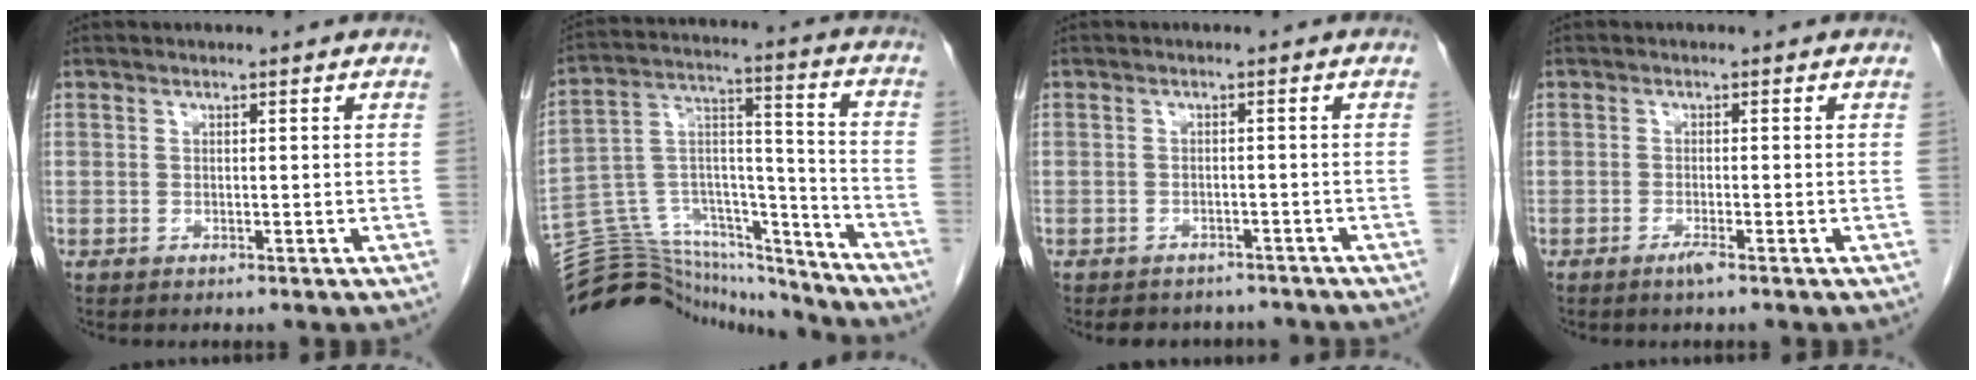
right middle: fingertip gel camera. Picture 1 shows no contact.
{"total": 22.5, "force": [-21.5, 5.2, 4.2], "torque": [-0.102, 0.053, -0.338]}
{"total": 6.2, "force": [-5.5, 2.7, 0.9], "torque": [-0.008, 0.006, -0.063]}
{"total": 1.5, "force": [-1.1, -0.1, 1.1], "torque": [-0.023, -0.002, -0.020]}